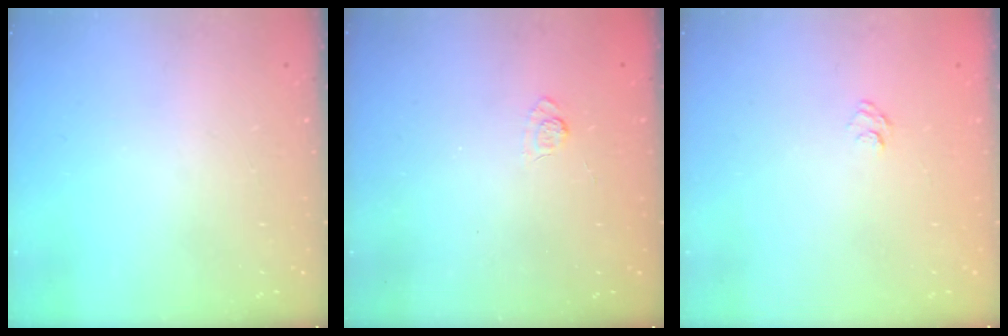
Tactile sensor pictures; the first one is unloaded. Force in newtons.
{"total": 4.2, "press": 4.0, "slide": 1.4}
{"total": 5.0, "press": 4.9, "slide": 1.0}